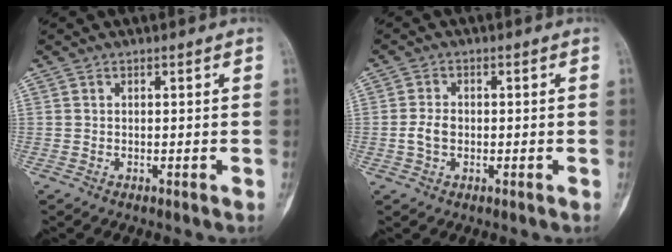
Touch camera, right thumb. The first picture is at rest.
{"total": 3.3, "force": [-0.5, 2.3, 2.3], "torque": [-0.046, 0.008, -0.011]}